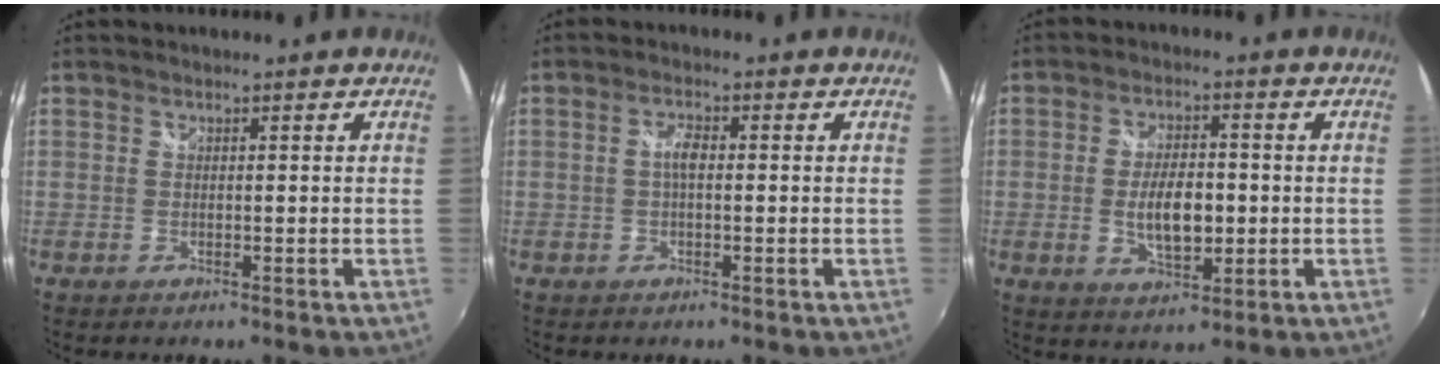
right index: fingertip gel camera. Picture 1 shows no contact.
{"total": 2.4, "force": [-0.1, 1.0, 2.2], "torque": [-0.043, 0.006, -0.003]}
{"total": 8.5, "force": [-1.0, 3.9, 7.5], "torque": [-0.140, -0.003, -0.013]}